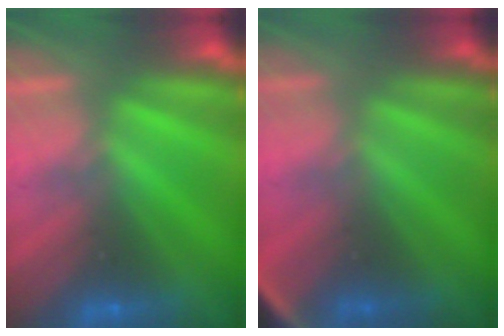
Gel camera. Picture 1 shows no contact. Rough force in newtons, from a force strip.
{"total": 2.8}